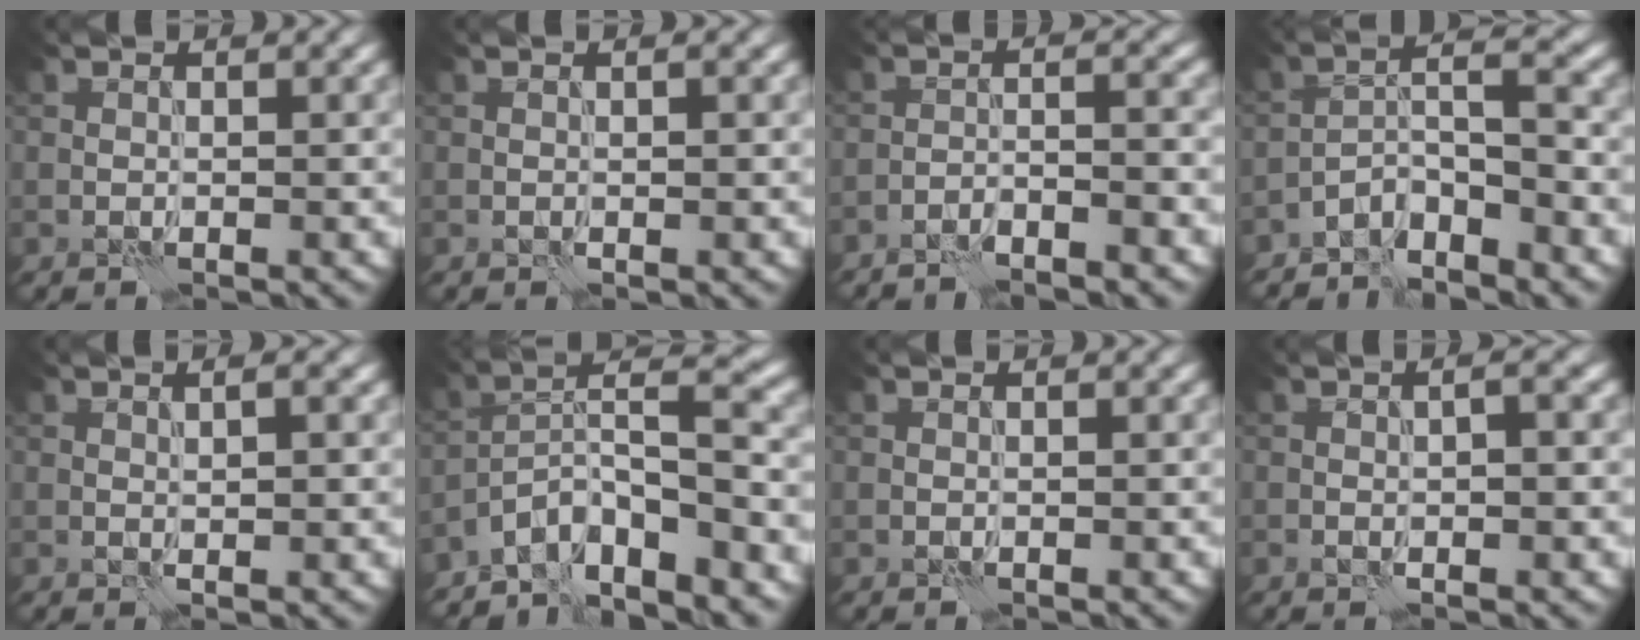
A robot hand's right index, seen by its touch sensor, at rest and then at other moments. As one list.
[{"total": 0.6, "force": [0.0, 0.1, 0.5], "torque": [-0.010, 0.000, 0.000]}, {"total": 3.3, "force": [-2.7, 0.3, 1.7], "torque": [-0.032, 0.011, -0.053]}, {"total": 4.0, "force": [-3.3, 1.1, 2.0], "torque": [-0.029, 0.013, -0.069]}, {"total": 1.5, "force": [0.4, 0.2, 1.5], "torque": [-0.023, 0.003, 0.006]}, {"total": 7.6, "force": [-5.6, 1.8, 4.7], "torque": [-0.064, 0.008, -0.106]}, {"total": 0.0}, {"total": 2.3, "force": [0.0, 0.4, 2.2], "torque": [-0.026, -0.007, -0.002]}]